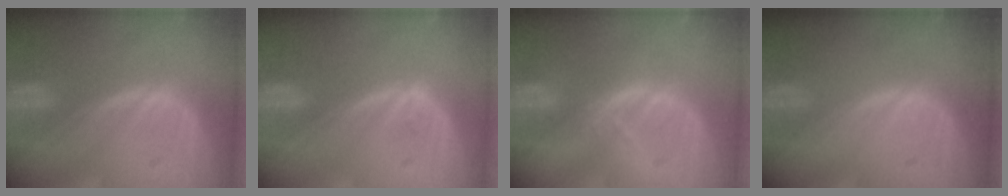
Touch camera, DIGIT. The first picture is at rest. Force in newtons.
{"total": 0.9, "press": 0.6, "slide": 0.6}
{"total": 2.1, "press": 1.9, "slide": 0.9}
{"total": 0.0}